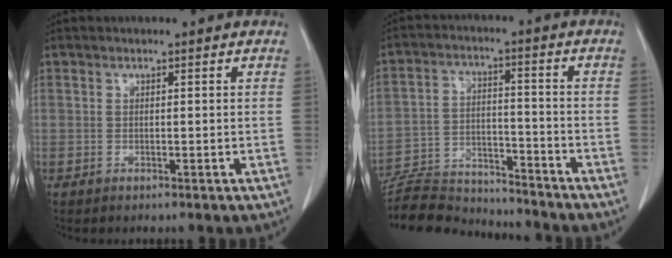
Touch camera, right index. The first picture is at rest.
{"total": 13.9, "force": [-13.5, 2.0, 2.5], "torque": [-0.037, 0.014, -0.220]}